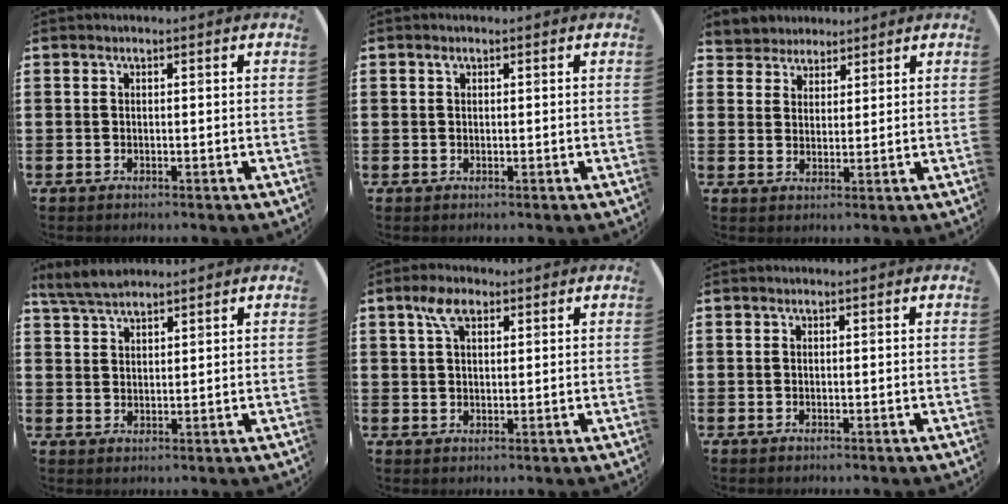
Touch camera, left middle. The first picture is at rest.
{"total": 0.6, "force": [0.4, 0.5, 0.1], "torque": [0.004, 0.000, 0.006]}
{"total": 4.2, "force": [3.8, 1.5, -0.5], "torque": [-0.006, -0.004, 0.076]}
{"total": 4.2, "force": [3.8, 0.9, 1.4], "torque": [-0.036, -0.005, 0.072]}
{"total": 4.3, "force": [2.7, 2.1, 2.6], "torque": [-0.050, 0.006, 0.046]}
{"total": 0.0}